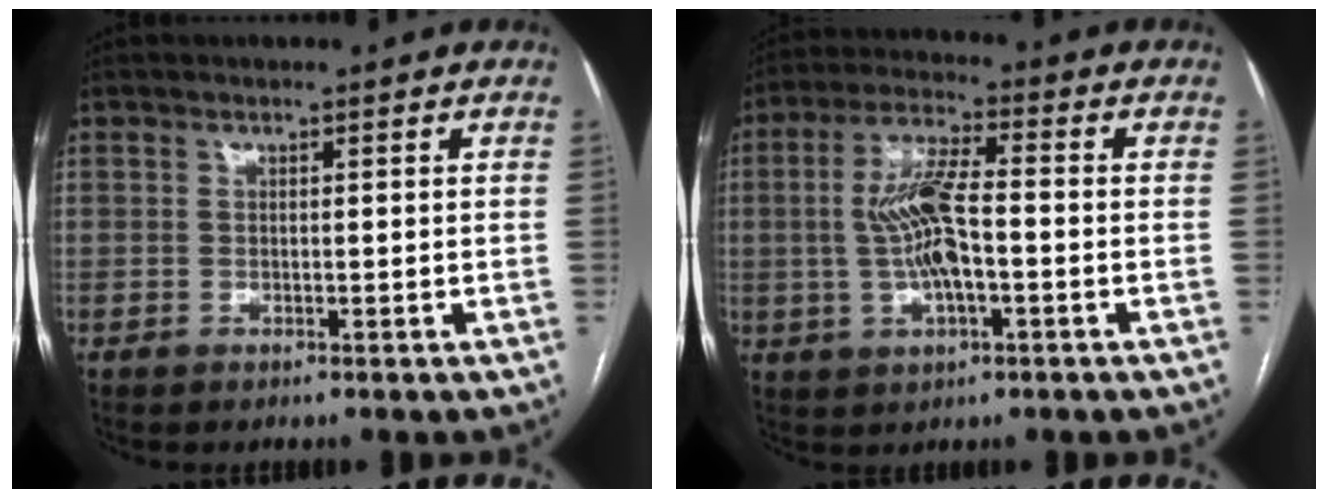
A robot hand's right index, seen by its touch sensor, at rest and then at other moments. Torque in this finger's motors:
{"motor_torque": [0.51, -0.14, 0.58, 0.15]}